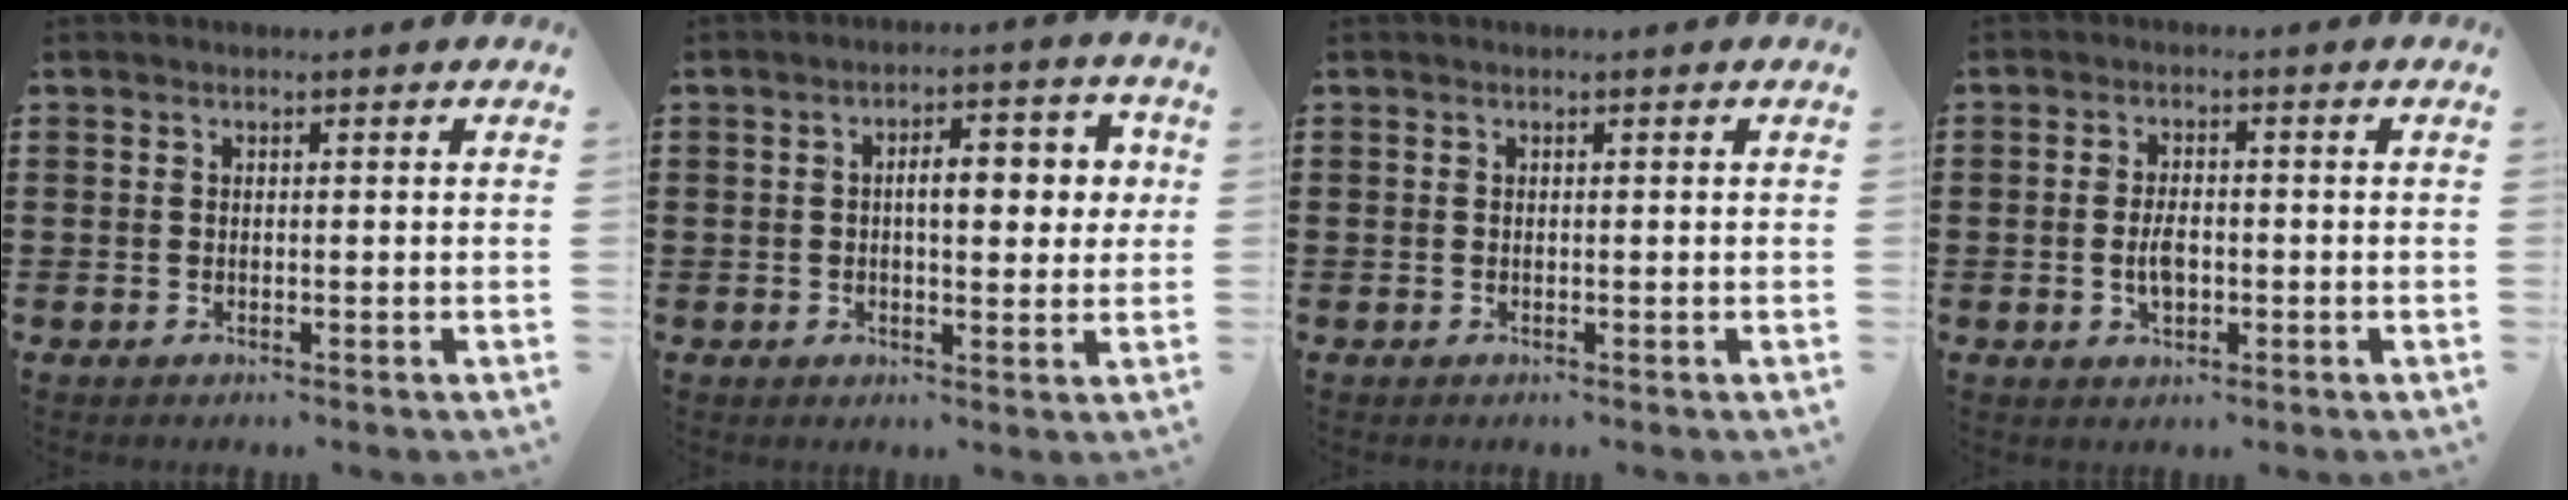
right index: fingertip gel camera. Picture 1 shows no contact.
{"total": 6.5, "force": [0.6, 2.8, 5.8], "torque": [-0.088, 0.005, 0.000]}
{"total": 0.0}
{"total": 3.6, "force": [-0.6, 1.9, 3.0], "torque": [-0.058, 0.004, -0.011]}